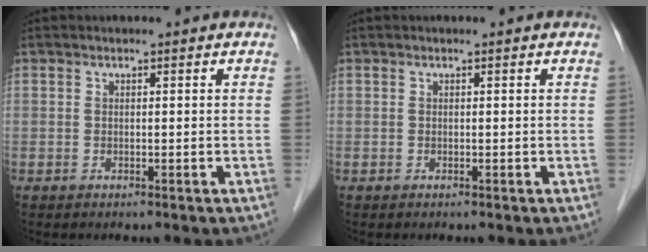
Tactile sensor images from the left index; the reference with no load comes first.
{"total": 0.0}